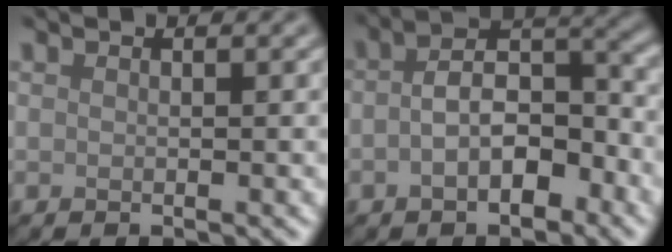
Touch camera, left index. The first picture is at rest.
{"total": 5.8, "force": [-1.4, 3.0, 4.7], "torque": [-0.076, 0.011, -0.028]}